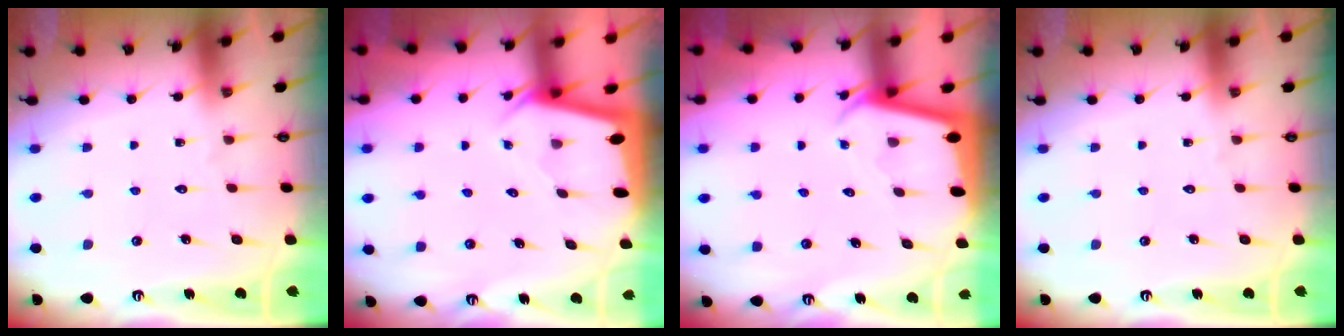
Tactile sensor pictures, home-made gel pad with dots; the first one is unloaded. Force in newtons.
{"total": 1.9, "press": 1.9, "slide": 0.1}
{"total": 2.2, "press": 2.2, "slide": 0.1}
{"total": 0.0}